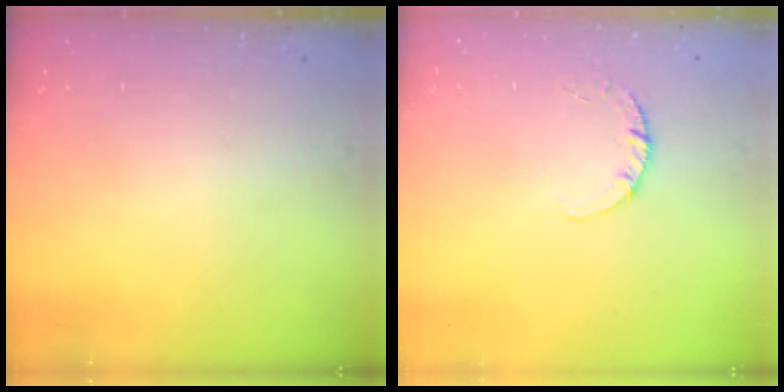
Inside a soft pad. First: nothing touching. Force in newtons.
{"total": 2.7, "press": 2.7, "slide": 0.4}